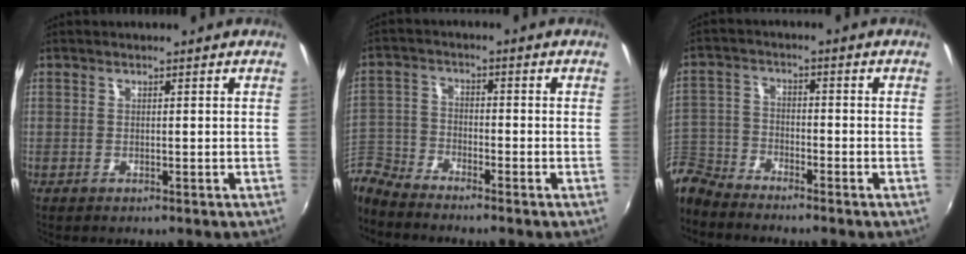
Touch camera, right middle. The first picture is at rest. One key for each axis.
{"total": 6.2, "fx": -5.8, "fy": 2.0, "fz": 1.1, "tx": -0.032, "ty": 0.008, "tz": -0.130}
{"total": 7.8, "fx": -7.1, "fy": 2.9, "fz": 1.7, "tx": -0.050, "ty": 0.008, "tz": -0.151}